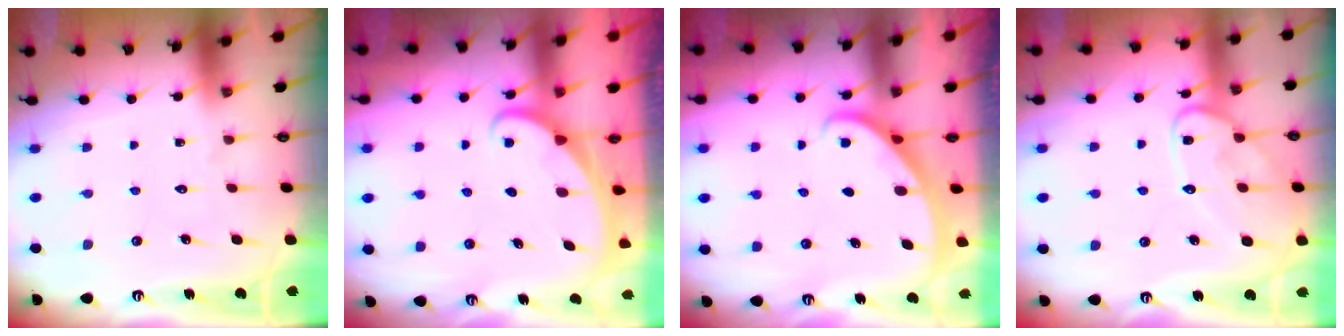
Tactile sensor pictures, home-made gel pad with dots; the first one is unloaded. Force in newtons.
{"total": 1.9, "press": 1.9, "slide": 0.1}
{"total": 1.9, "press": 1.9, "slide": 0.1}
{"total": 13.1, "press": 13.1, "slide": 1.0}